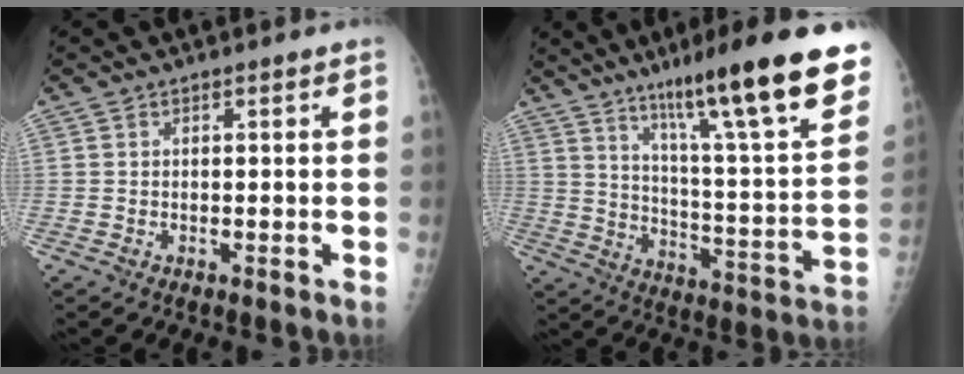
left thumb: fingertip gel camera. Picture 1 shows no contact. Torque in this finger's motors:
{"motor_torque": [0.80, 0.79, 1.61, -1.16, 0.12]}